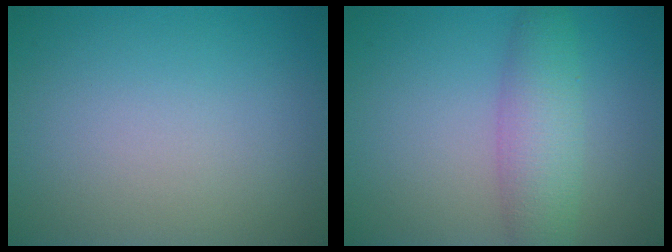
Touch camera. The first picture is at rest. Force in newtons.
{"total": 4.3, "press": 4.3, "slide": 0.0}